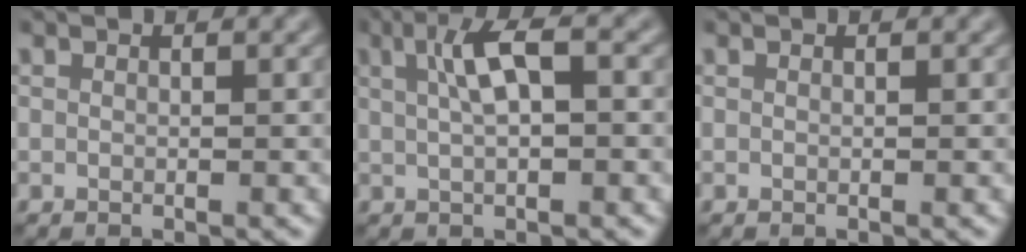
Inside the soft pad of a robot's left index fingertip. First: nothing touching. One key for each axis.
{"total": 4.3, "fx": 1.1, "fy": 1.2, "fz": 4.0, "tx": -0.077, "ty": 0.007, "tz": 0.017}
{"total": 0.0}